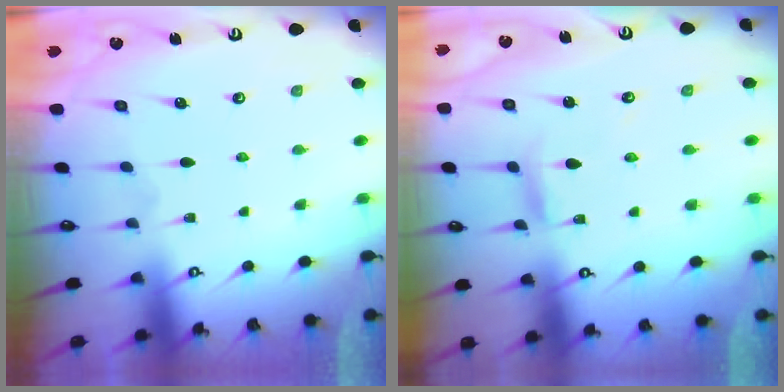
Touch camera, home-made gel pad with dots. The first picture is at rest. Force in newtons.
{"total": 2.9, "press": 2.9, "slide": 0.2}